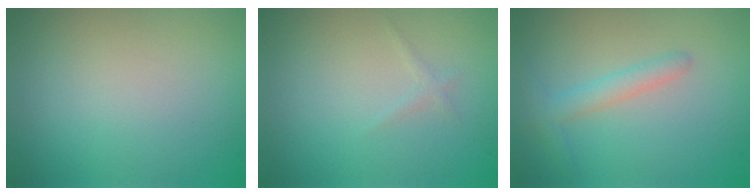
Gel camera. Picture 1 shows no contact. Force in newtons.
{"total": 0.6, "press": 0.6, "slide": 0.0}
{"total": 2.1, "press": 2.1, "slide": 0.1}